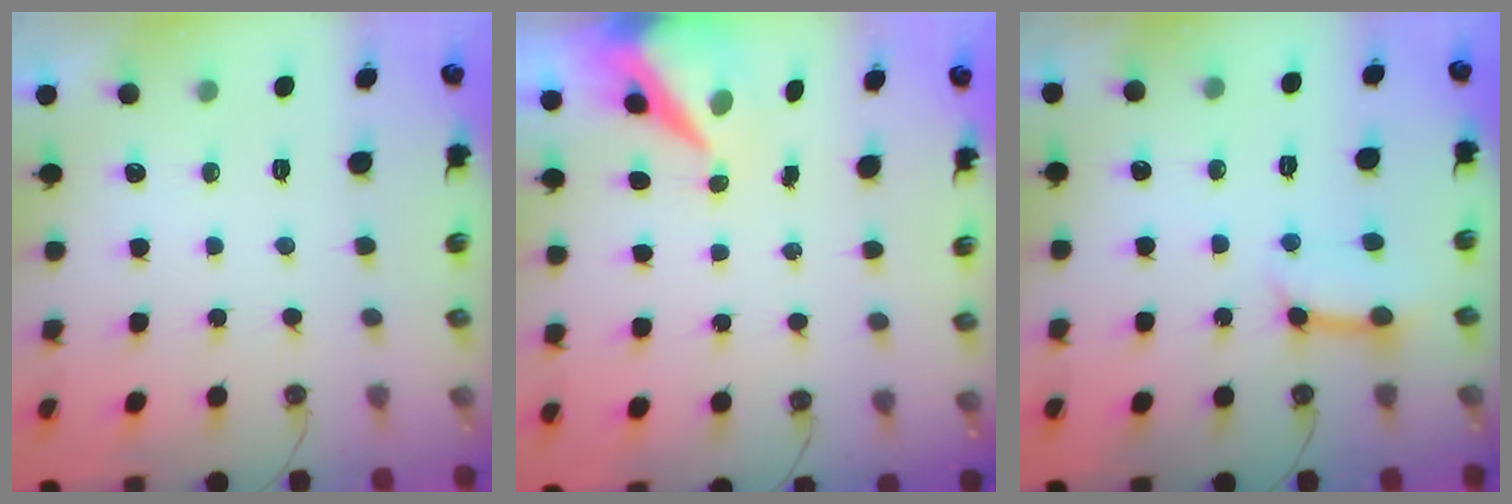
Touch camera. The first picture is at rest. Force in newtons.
{"total": 8.0, "press": 8.0, "slide": 1.0}
{"total": 9.7, "press": 9.6, "slide": 1.0}